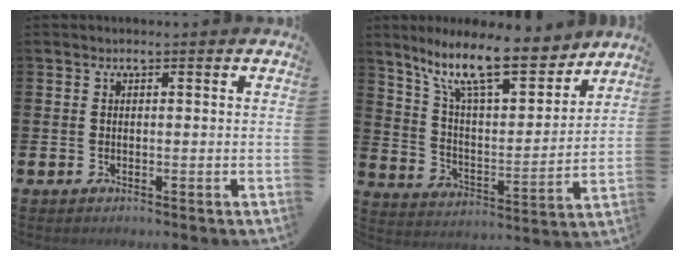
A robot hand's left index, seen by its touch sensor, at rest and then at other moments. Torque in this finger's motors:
{"motor_torque": [0.97, -1.16, 1.05, 0.21]}